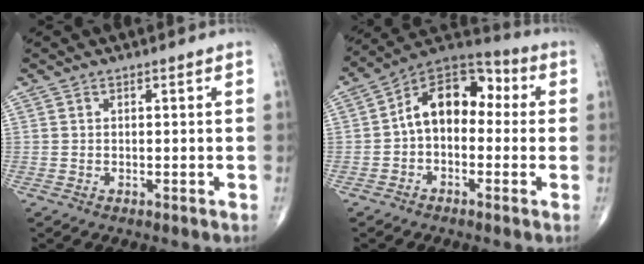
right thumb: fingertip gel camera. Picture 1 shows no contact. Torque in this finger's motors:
{"motor_torque": [1.87, 2.07, 1.24, -0.07, 0.06]}